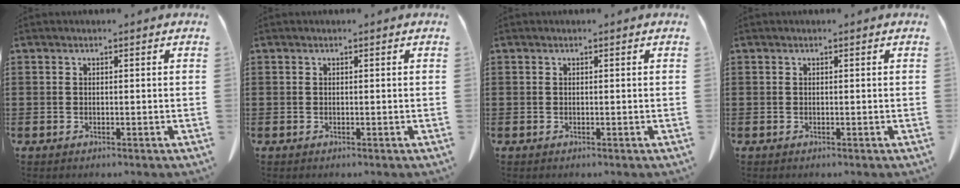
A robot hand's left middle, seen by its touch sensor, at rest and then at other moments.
{"total": 0.0}
{"total": 0.0}
{"total": 0.0}